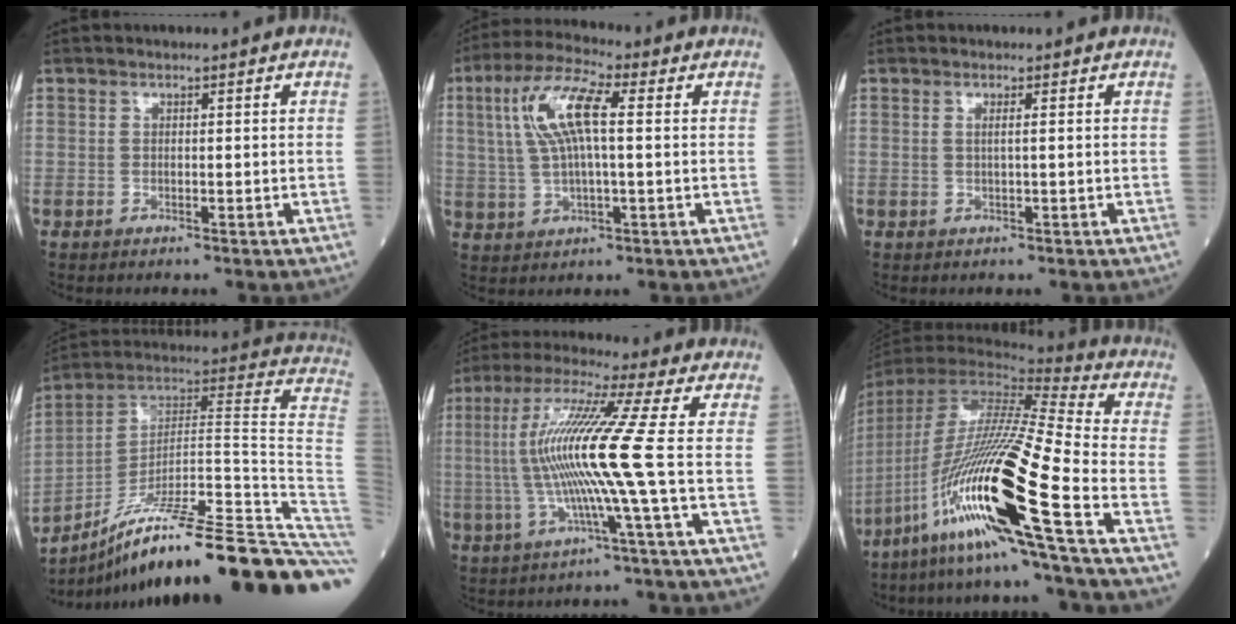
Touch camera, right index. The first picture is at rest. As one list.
[{"total": 10.1, "force": [2.1, 2.1, 9.6], "torque": [-0.205, 0.020, 0.041]}, {"total": 0.7, "force": [0.1, -0.2, 0.7], "torque": [-0.017, -0.001, 0.002]}, {"total": 32.2, "force": [-22.2, 1.2, 23.4], "torque": [-0.206, 0.019, -0.331]}, {"total": 13.5, "force": [-0.9, -2.2, 13.3], "torque": [-0.269, 0.000, -0.024]}, {"total": 24.9, "force": [-11.2, -1.0, 22.2], "torque": [-0.444, -0.050, -0.217]}]